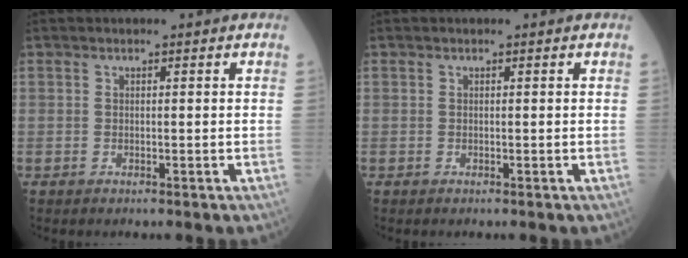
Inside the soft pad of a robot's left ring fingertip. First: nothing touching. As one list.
[{"total": 0.0}]